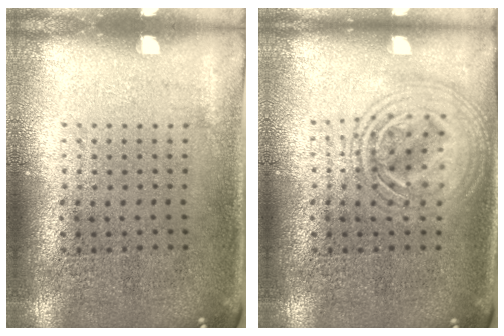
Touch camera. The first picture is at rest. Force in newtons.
{"total": 2.6, "press": 2.6, "slide": 0.3}